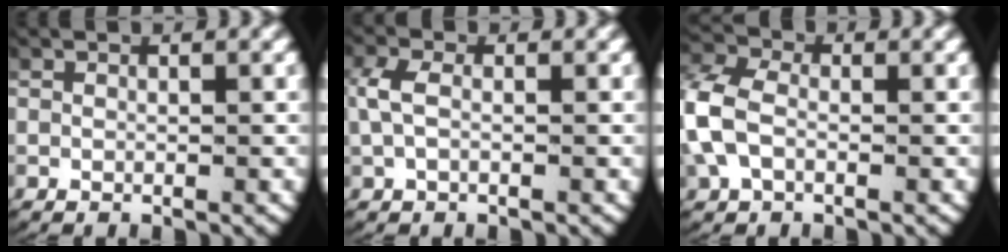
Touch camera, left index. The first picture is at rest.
{"total": 2.1, "force": [0.1, 1.2, 1.7], "torque": [-0.060, -0.004, 0.007]}
{"total": 5.1, "force": [-0.1, 4.2, 3.0], "torque": [-0.090, -0.001, -0.006]}